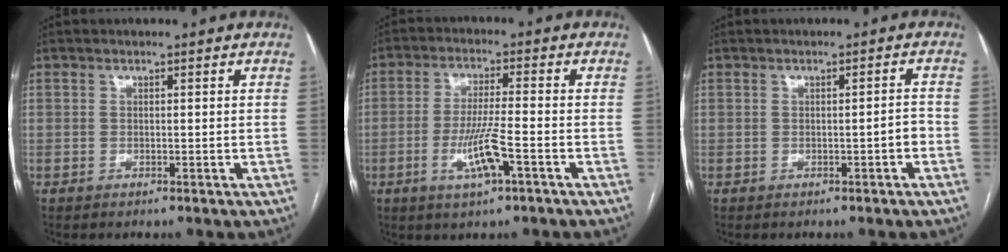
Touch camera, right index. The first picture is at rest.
{"total": 7.3, "force": [-2.8, 0.5, 6.7], "torque": [-0.133, -0.007, -0.050]}
{"total": 1.6, "force": [-0.6, 0.2, 1.5], "torque": [-0.016, 0.002, -0.008]}